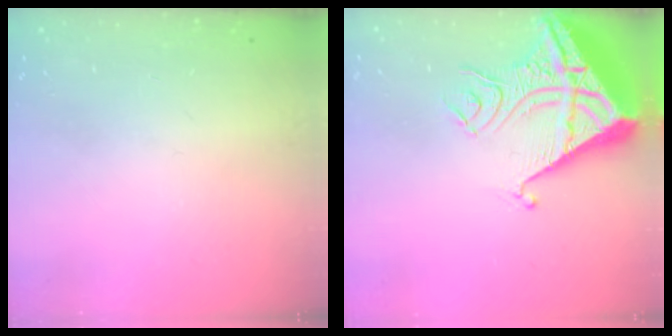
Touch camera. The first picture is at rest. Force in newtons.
{"total": 11.5, "press": 11.5, "slide": 1.2}